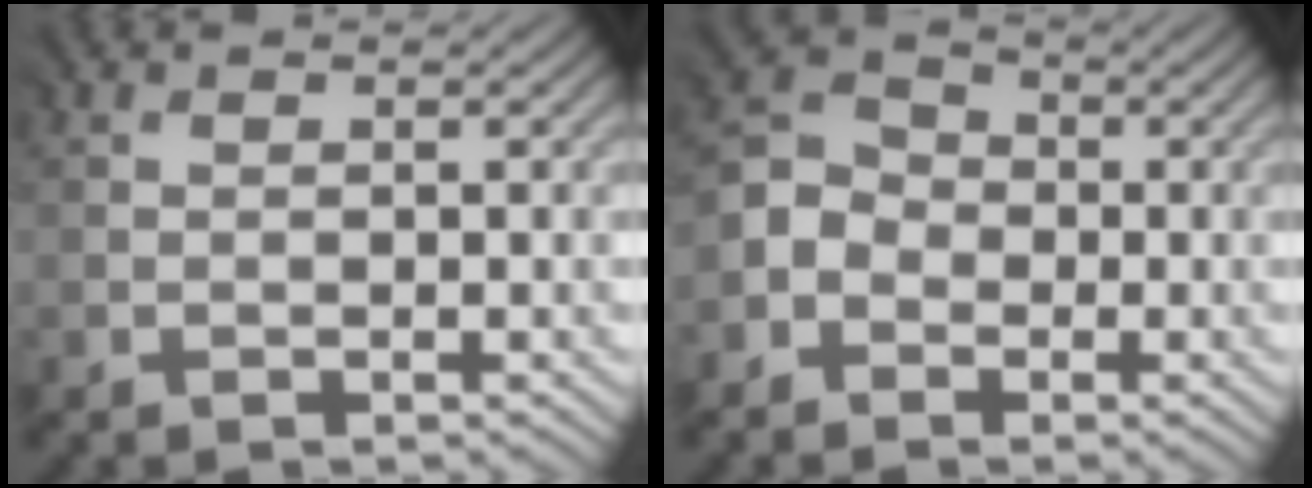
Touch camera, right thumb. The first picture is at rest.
{"total": 4.0, "force": [-2.2, 3.2, 1.1], "torque": [-0.034, 0.001, -0.054]}